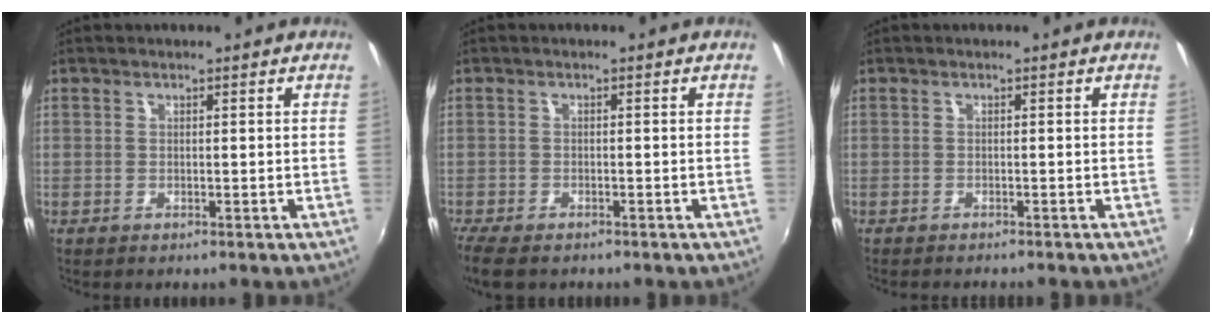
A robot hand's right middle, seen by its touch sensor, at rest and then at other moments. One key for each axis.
{"total": 5.7, "fx": -4.4, "fy": 1.9, "fz": 3.0, "tx": -0.079, "ty": -0.029, "tz": -0.085}
{"total": 2.0, "fx": -1.9, "fy": 0.2, "fz": 0.6, "tx": -0.020, "ty": -0.013, "tz": -0.032}